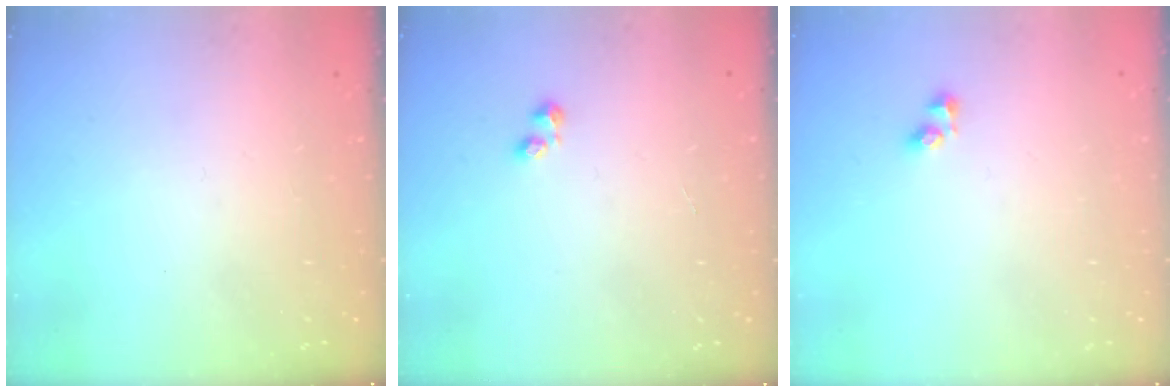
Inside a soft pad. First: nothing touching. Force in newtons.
{"total": 1.9, "press": 1.8, "slide": 0.5}
{"total": 2.9, "press": 2.6, "slide": 1.3}